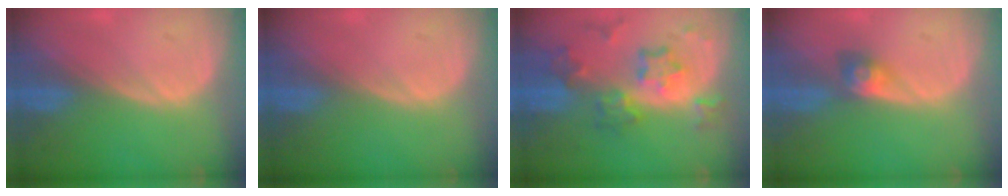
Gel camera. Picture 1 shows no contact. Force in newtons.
{"total": 0.0}
{"total": 8.6, "press": 7.6, "slide": 4.1}
{"total": 3.0, "press": 2.6, "slide": 1.5}